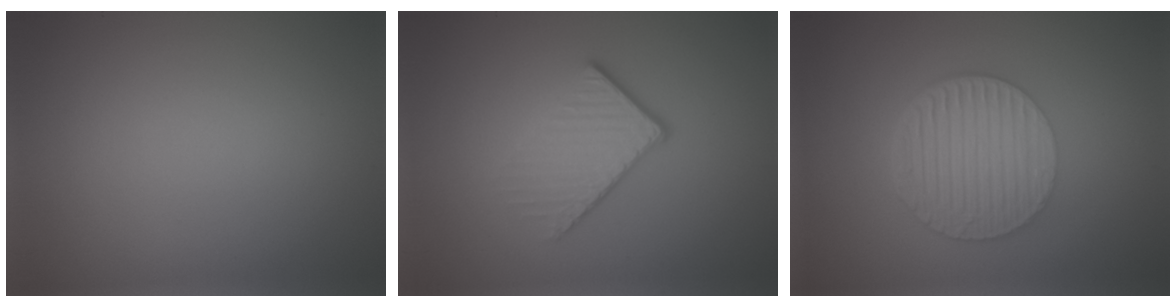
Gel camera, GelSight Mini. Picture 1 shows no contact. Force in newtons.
{"total": 3.9, "press": 2.7, "slide": 2.9}
{"total": 6.4, "press": 4.4, "slide": 4.7}